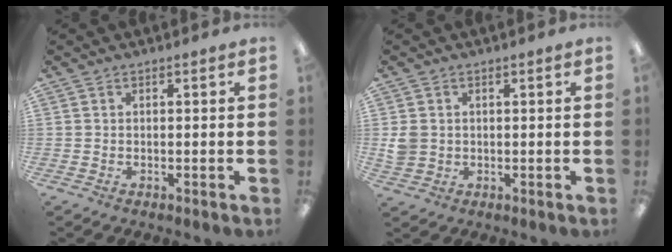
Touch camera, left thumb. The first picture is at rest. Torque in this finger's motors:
{"motor_torque": [0.05, 0.53, 0.29, -0.33, 0.01]}